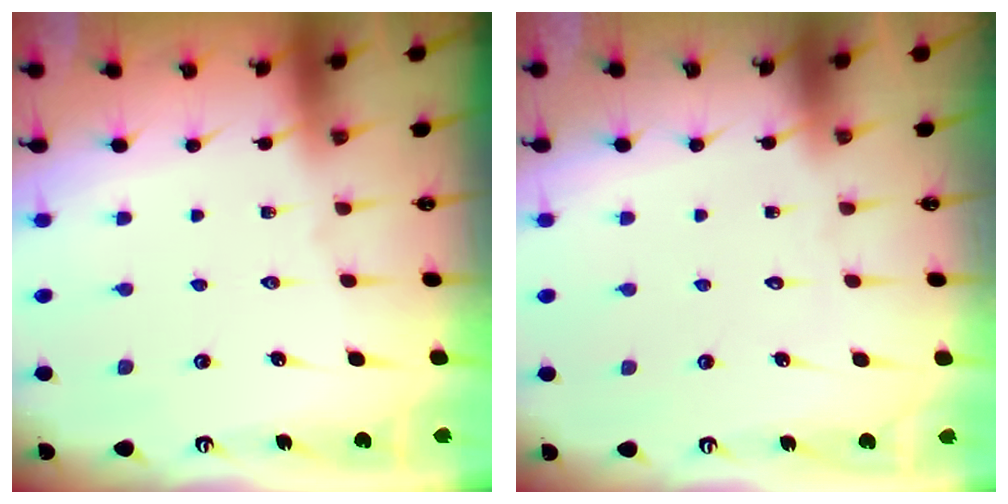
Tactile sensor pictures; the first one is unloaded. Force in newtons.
{"total": 1.6, "press": 1.5, "slide": 0.1}